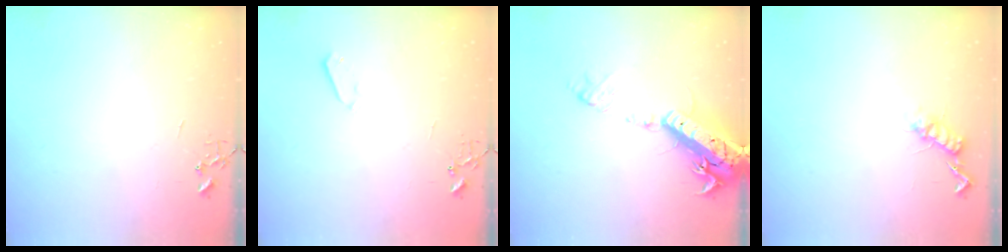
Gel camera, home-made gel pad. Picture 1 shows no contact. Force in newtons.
{"total": 4.0, "press": 3.9, "slide": 0.8}
{"total": 19.9, "press": 19.4, "slide": 4.6}
{"total": 10.8, "press": 10.8, "slide": 0.1}